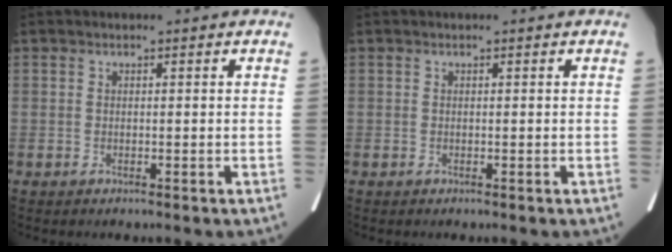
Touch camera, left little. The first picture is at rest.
{"total": 0.0}